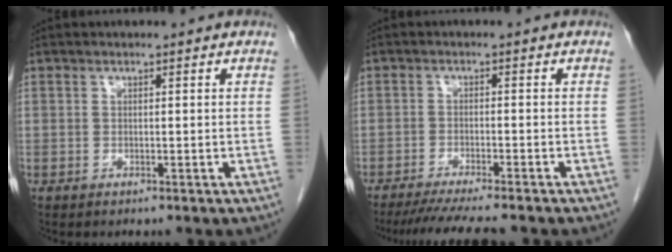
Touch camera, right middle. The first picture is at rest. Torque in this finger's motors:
{"motor_torque": [0.19, -0.14, 0.07, 0.03]}